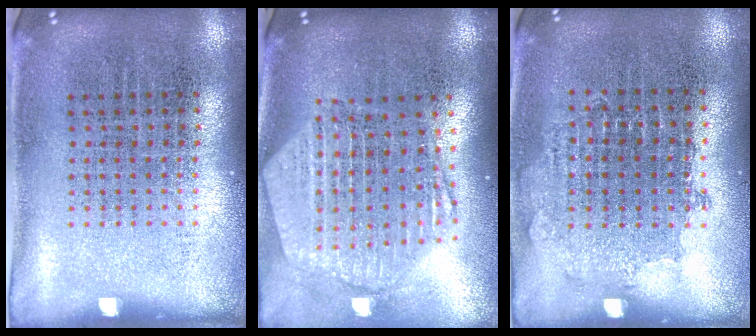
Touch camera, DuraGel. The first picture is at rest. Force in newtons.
{"total": 2.7, "press": 2.2, "slide": 1.5}
{"total": 0.8, "press": 0.8, "slide": 0.1}